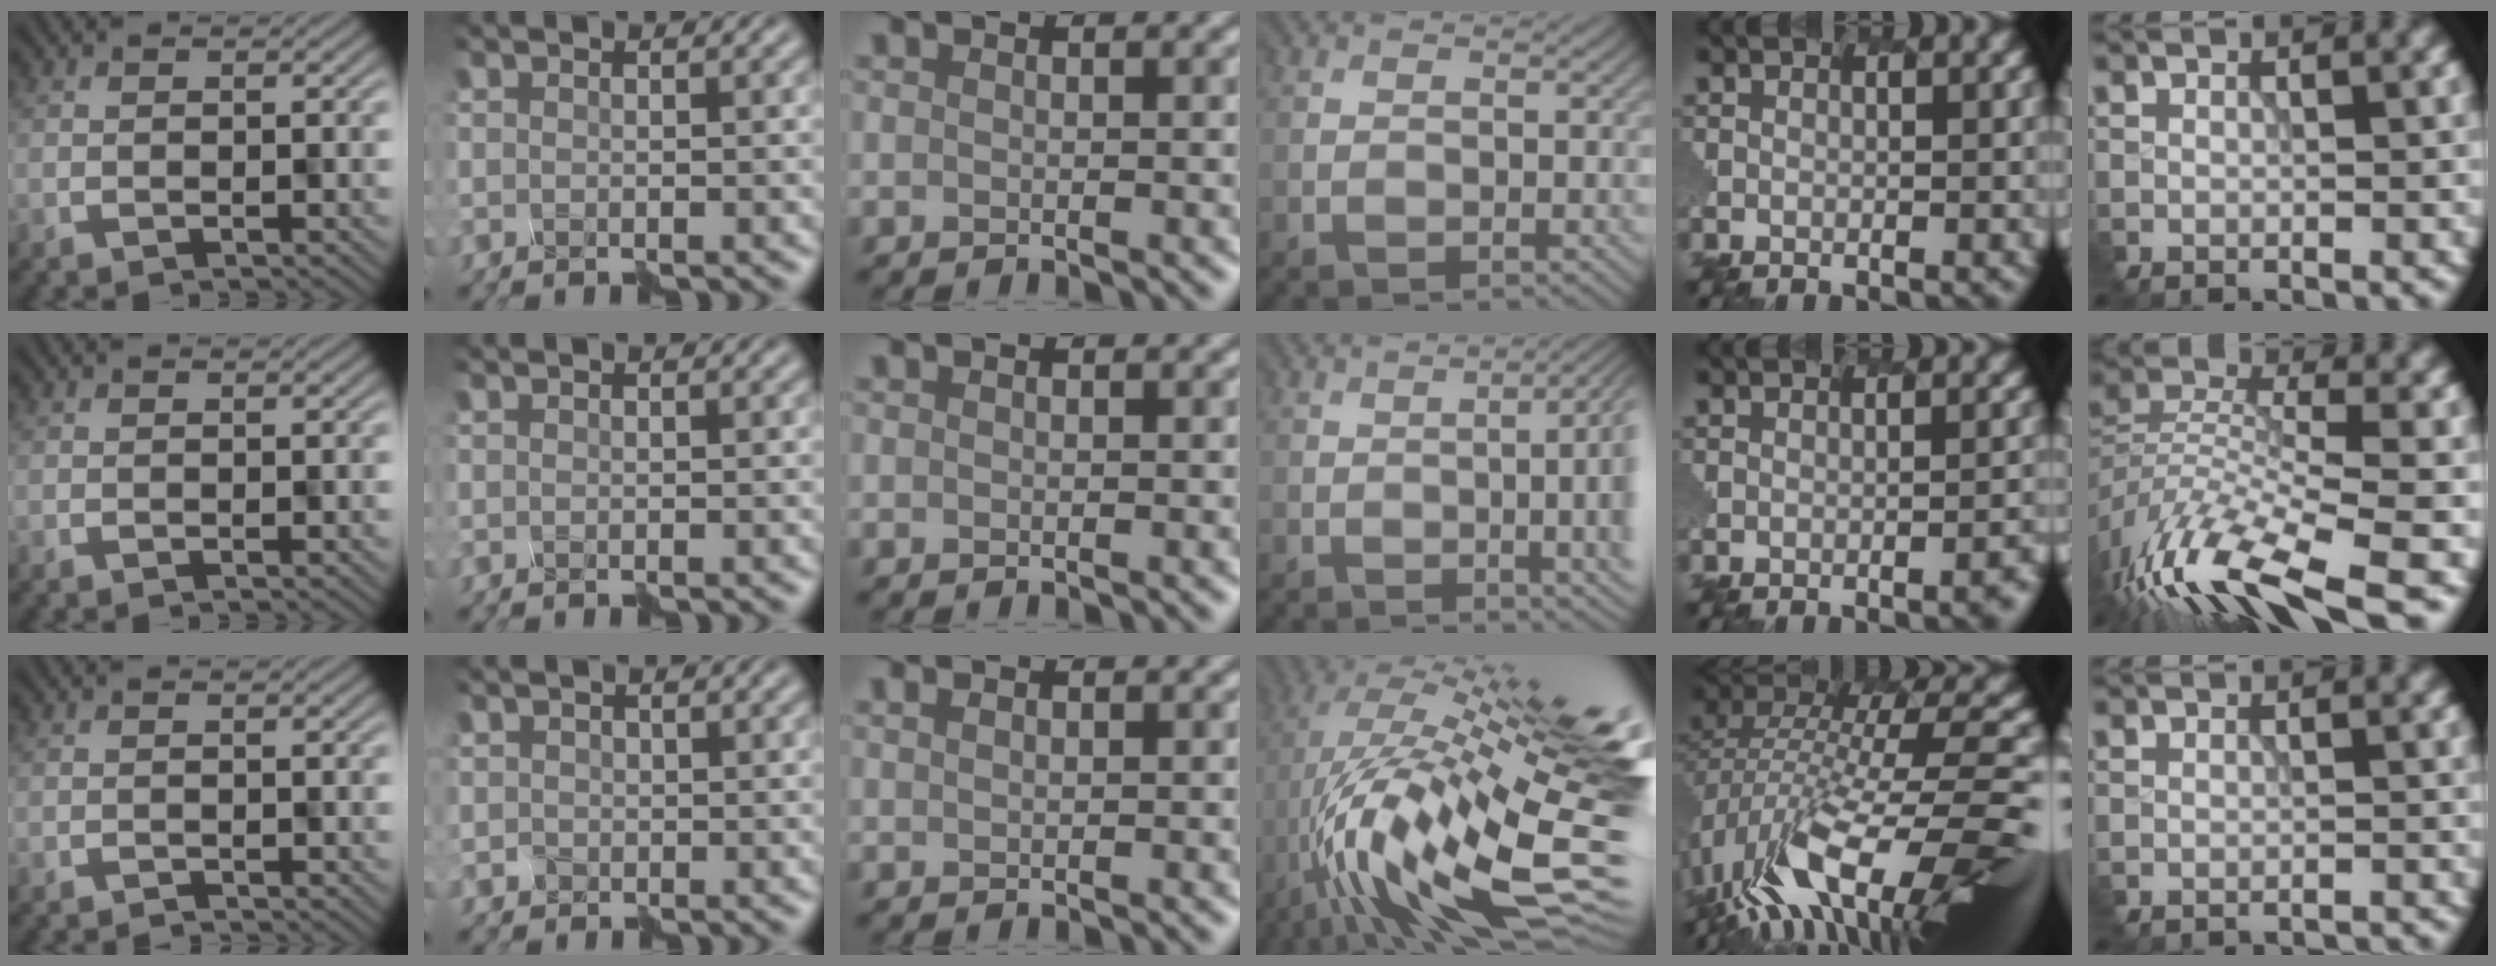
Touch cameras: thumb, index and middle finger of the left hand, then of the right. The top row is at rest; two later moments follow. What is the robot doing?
{"motion": "disassemble", "object": "hinged jar"}